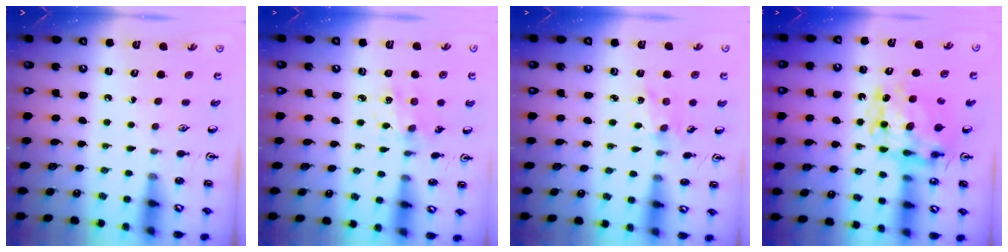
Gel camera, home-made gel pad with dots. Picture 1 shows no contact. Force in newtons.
{"total": 2.1, "press": 2.0, "slide": 0.6}
{"total": 1.9, "press": 1.9, "slide": 0.3}
{"total": 10.9, "press": 10.9, "slide": 0.9}